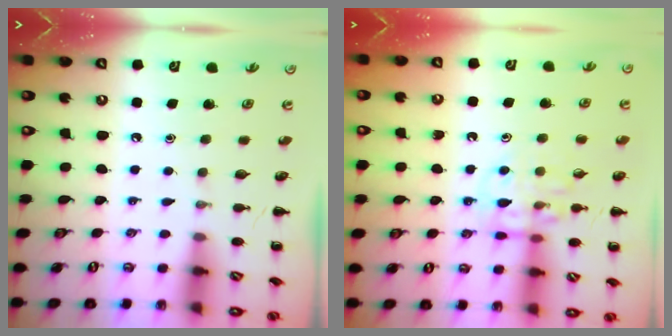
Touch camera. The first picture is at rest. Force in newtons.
{"total": 12.1, "press": 12.0, "slide": 1.5}